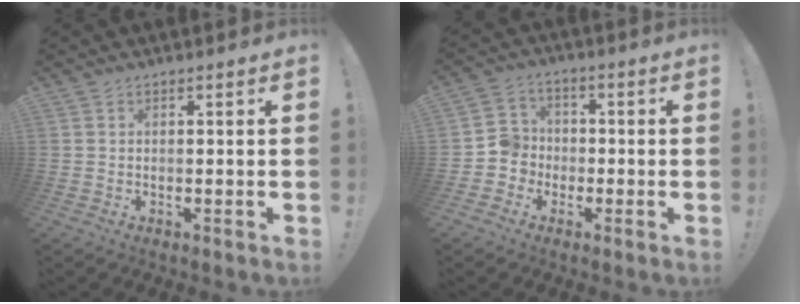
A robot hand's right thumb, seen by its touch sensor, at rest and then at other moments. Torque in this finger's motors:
{"motor_torque": [0.31, -0.27, 0.31, -0.29, -0.01]}